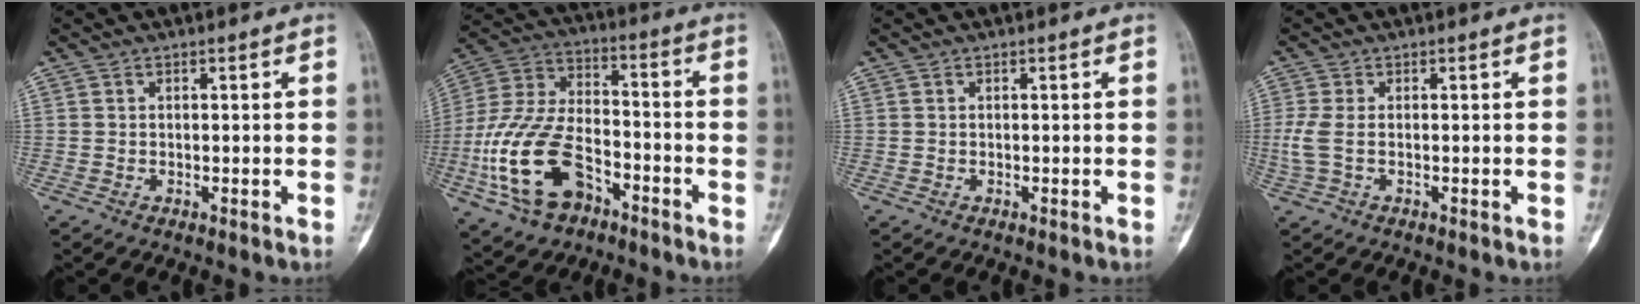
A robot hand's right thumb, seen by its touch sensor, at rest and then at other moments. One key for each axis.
{"total": 18.7, "fx": -7.6, "fy": 10.9, "fz": 13.2, "tx": -0.259, "ty": 0.042, "tz": -0.140}
{"total": 0.0}
{"total": 3.1, "fx": -0.3, "fy": 1.2, "fz": 2.9, "tx": -0.092, "ty": -0.003, "tz": -0.006}